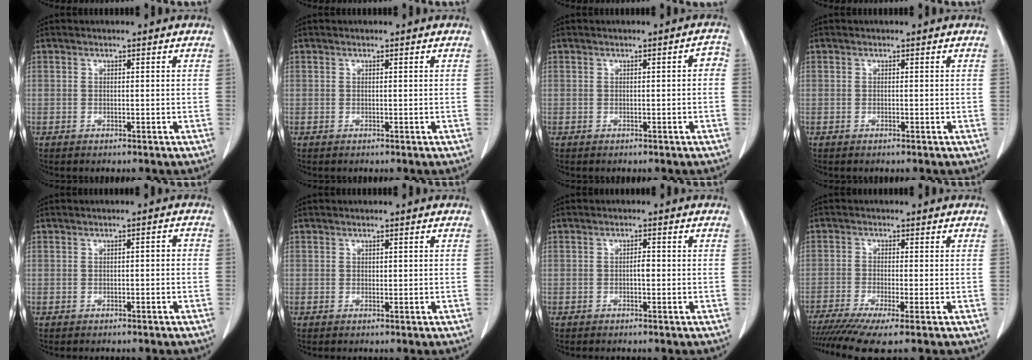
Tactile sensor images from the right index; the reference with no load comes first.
{"total": 0.0}
{"total": 1.5, "force": [-0.2, 0.5, 1.4], "torque": [-0.009, 0.008, -0.004]}
{"total": 0.0}
{"total": 1.3, "force": [-0.3, 0.5, 1.2], "torque": [-0.017, 0.005, -0.002]}
{"total": 0.6, "force": [0.2, 0.4, 0.4], "torque": [-0.003, -0.001, 0.005]}
{"total": 1.2, "force": [-0.2, 0.4, 1.1], "torque": [-0.017, 0.003, -0.005]}
{"total": 9.4, "force": [-6.6, 0.4, 6.6], "torque": [-0.107, -0.014, -0.110]}